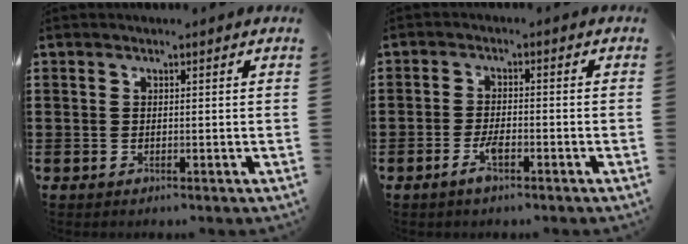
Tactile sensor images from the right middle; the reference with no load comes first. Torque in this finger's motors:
{"motor_torque": [0.83, 0.82, 0.03, -0.01]}